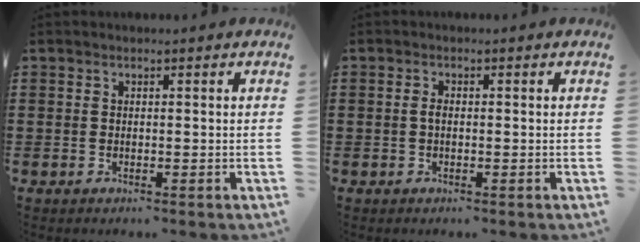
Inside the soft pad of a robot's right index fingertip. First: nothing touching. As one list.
[{"total": 1.1, "force": [-0.2, 0.4, 1.0], "torque": [-0.027, -0.004, -0.006]}]